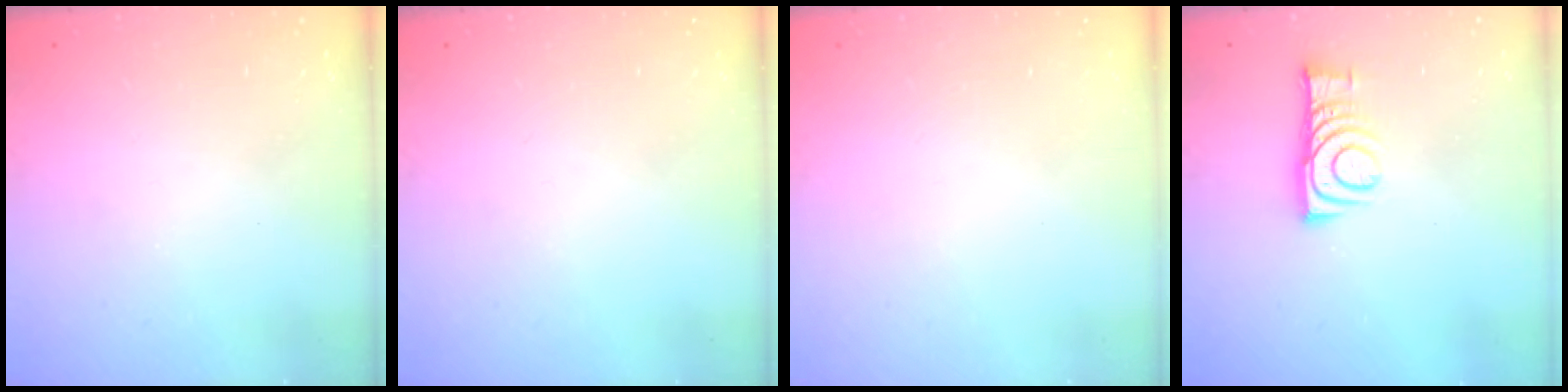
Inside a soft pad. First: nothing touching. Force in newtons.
{"total": 0.0}
{"total": 1.5, "press": 1.5, "slide": 0.1}
{"total": 8.8, "press": 8.8, "slide": 0.1}